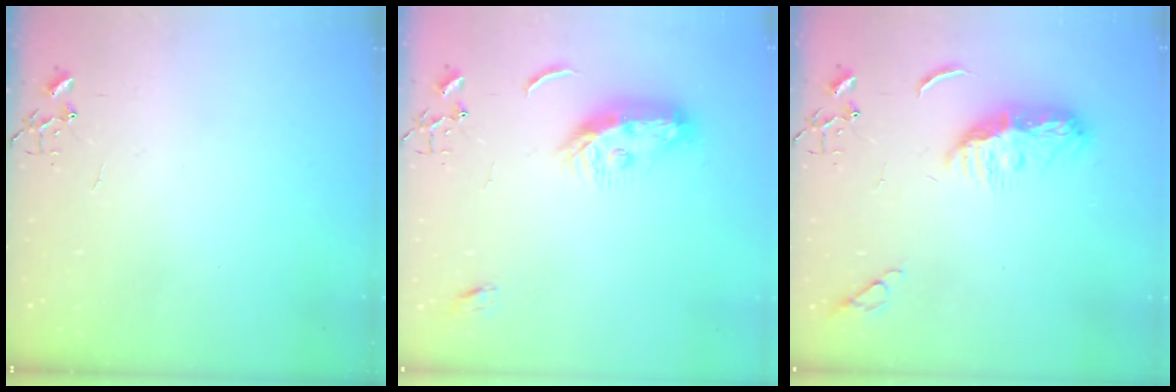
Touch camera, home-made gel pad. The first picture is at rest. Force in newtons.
{"total": 10.2, "press": 10.2, "slide": 0.5}
{"total": 10.6, "press": 10.6, "slide": 0.5}